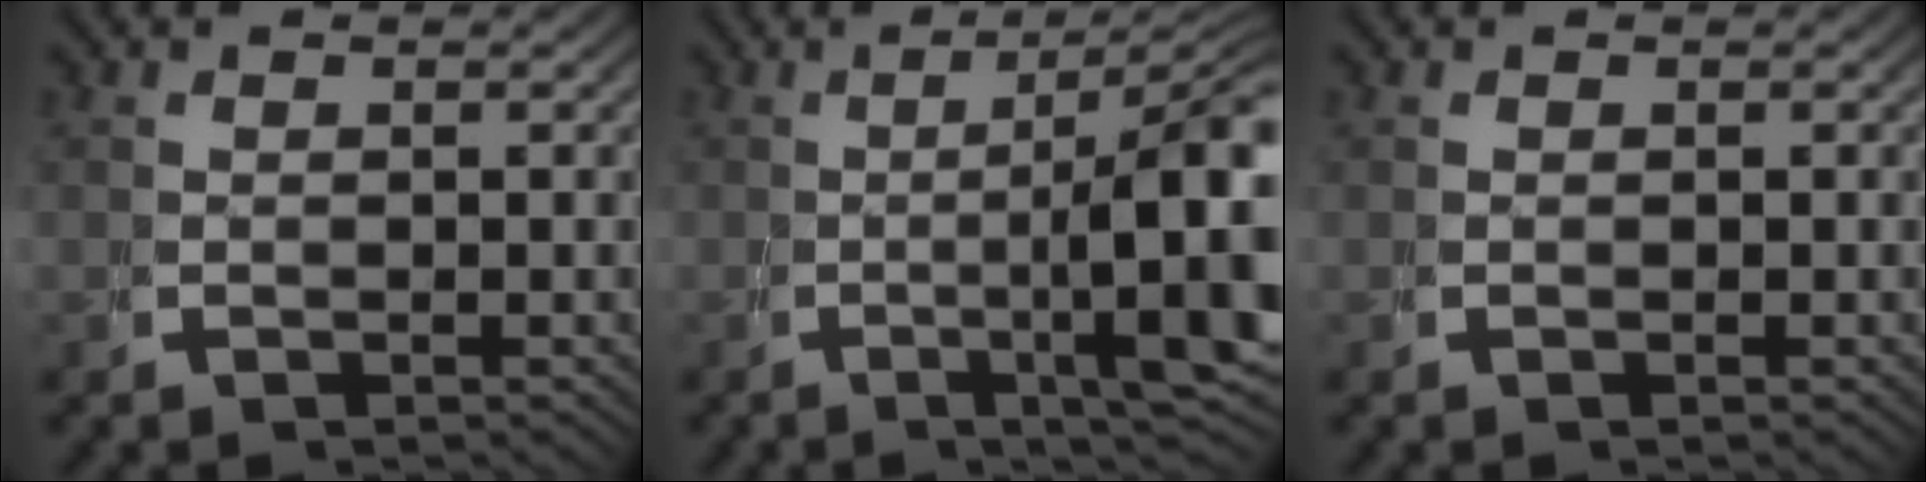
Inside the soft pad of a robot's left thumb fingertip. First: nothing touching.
{"total": 10.0, "force": [-0.4, 2.9, 9.5], "torque": [-0.136, -0.004, -0.013]}
{"total": 0.0}